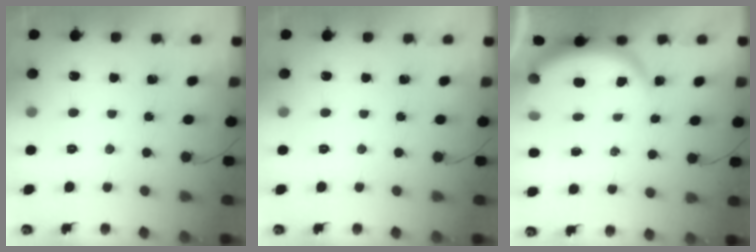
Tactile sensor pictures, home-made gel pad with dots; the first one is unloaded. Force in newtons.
{"total": 0.0}
{"total": 3.9, "press": 3.9, "slide": 0.2}